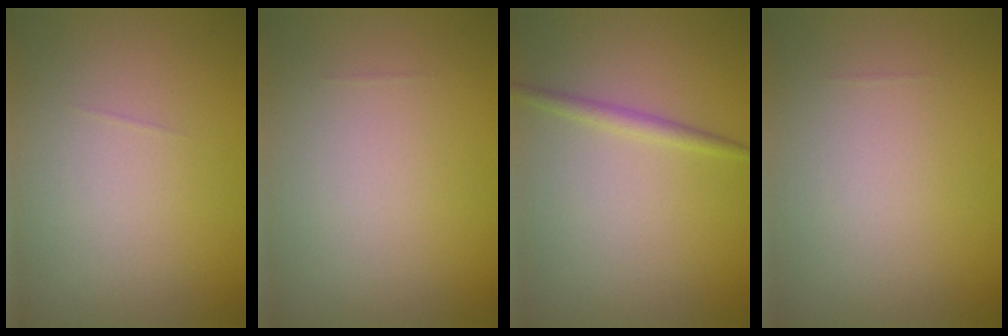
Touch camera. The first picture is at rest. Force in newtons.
{"total": 0.0}
{"total": 1.3, "press": 1.3, "slide": 0.1}
{"total": 0.0}